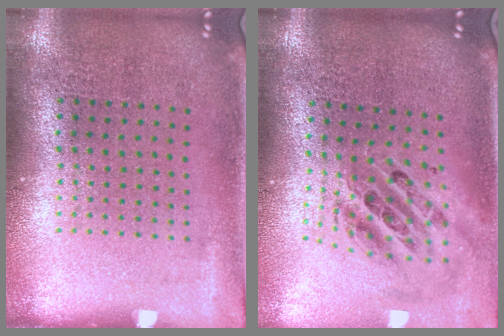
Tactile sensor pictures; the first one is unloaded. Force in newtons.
{"total": 2.2, "press": 1.7, "slide": 1.4}